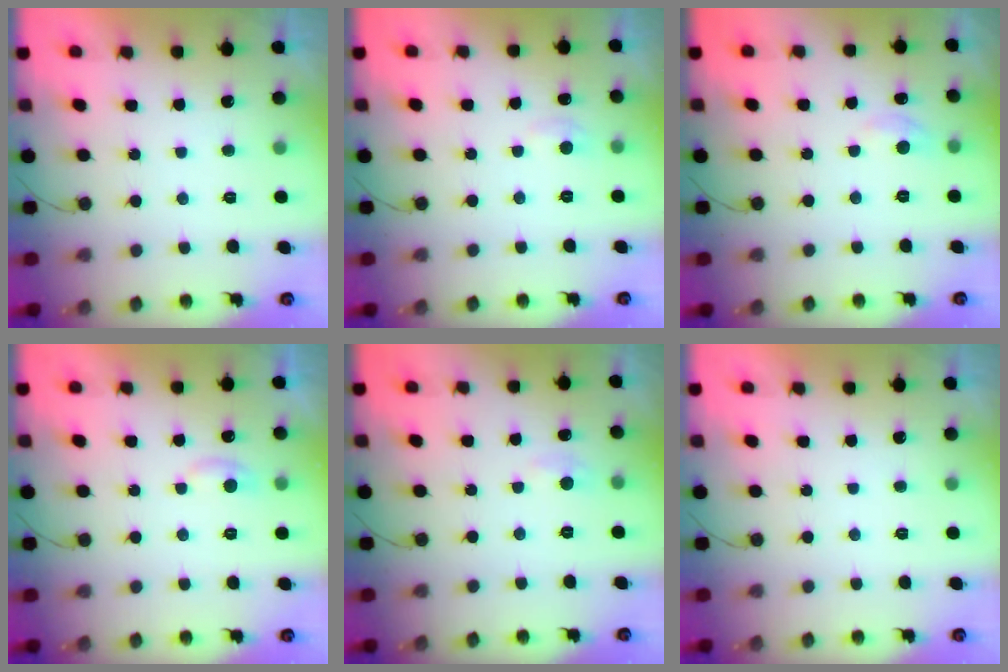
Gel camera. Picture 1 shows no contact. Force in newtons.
{"total": 4.5, "press": 4.4, "slide": 0.6}
{"total": 6.2, "press": 6.1, "slide": 0.9}
{"total": 4.2, "press": 4.2, "slide": 0.6}
{"total": 3.7, "press": 3.6, "slide": 0.6}
{"total": 0.0}